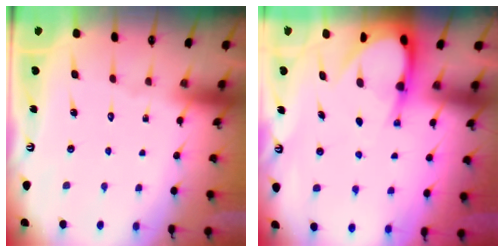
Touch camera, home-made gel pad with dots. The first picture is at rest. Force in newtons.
{"total": 6.7, "press": 6.7, "slide": 0.9}